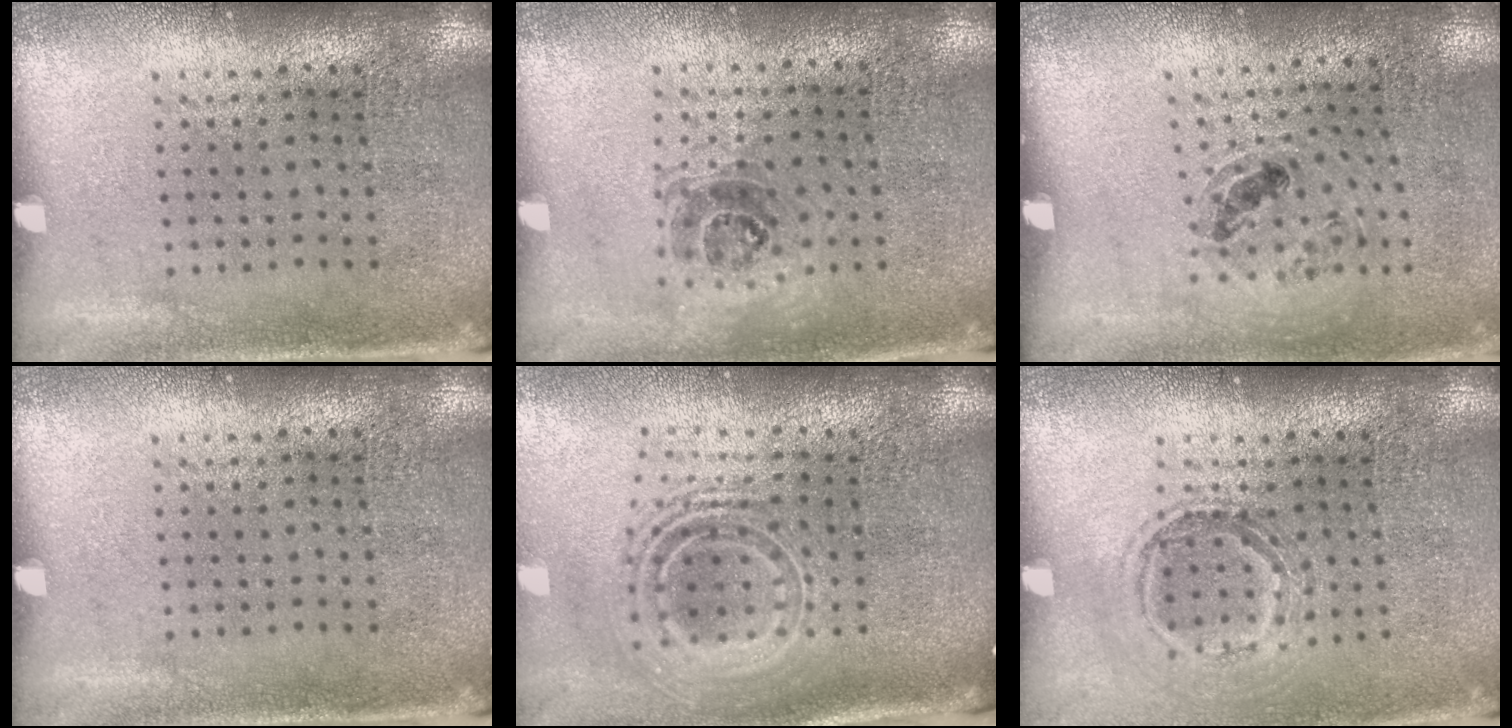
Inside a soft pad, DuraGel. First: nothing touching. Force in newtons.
{"total": 1.1, "press": 0.9, "slide": 0.6}
{"total": 1.0, "press": 0.8, "slide": 0.5}
{"total": 0.0}
{"total": 2.5, "press": 1.8, "slide": 1.8}
{"total": 1.3, "press": 1.1, "slide": 0.7}